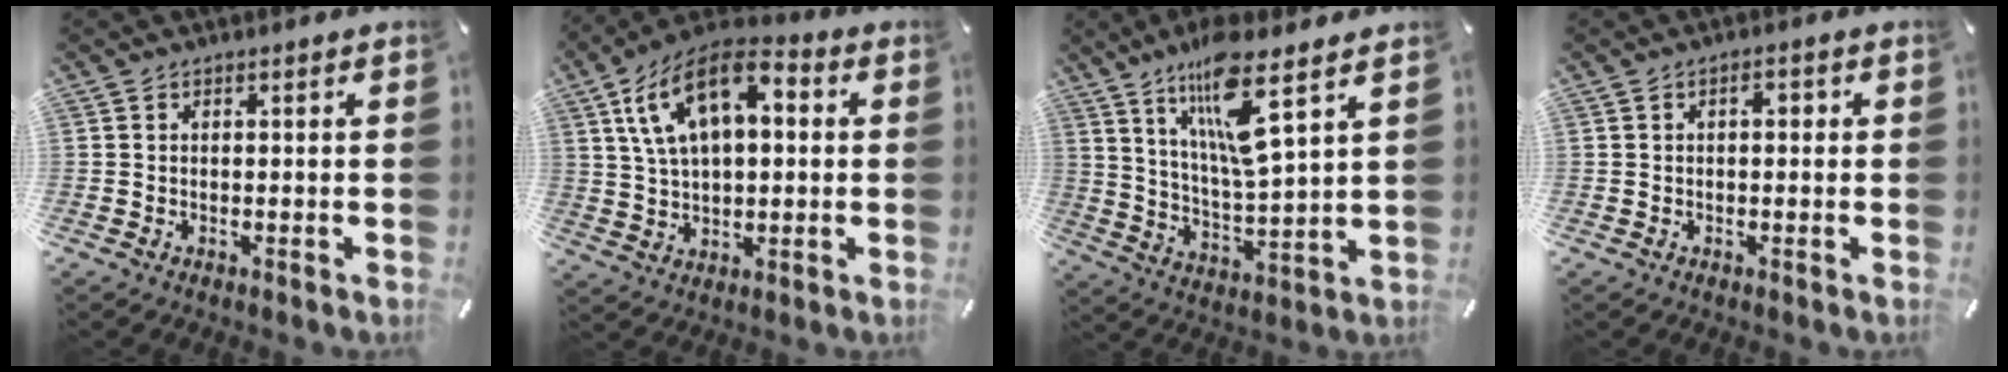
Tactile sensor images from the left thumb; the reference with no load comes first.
{"total": 15.0, "force": [5.4, 8.9, 10.7], "torque": [-0.223, -0.006, 0.096]}
{"total": 14.3, "force": [9.2, 2.4, 10.6], "torque": [-0.218, -0.046, 0.149]}
{"total": 2.3, "force": [0.3, 1.3, 1.9], "torque": [-0.023, 0.003, -0.002]}